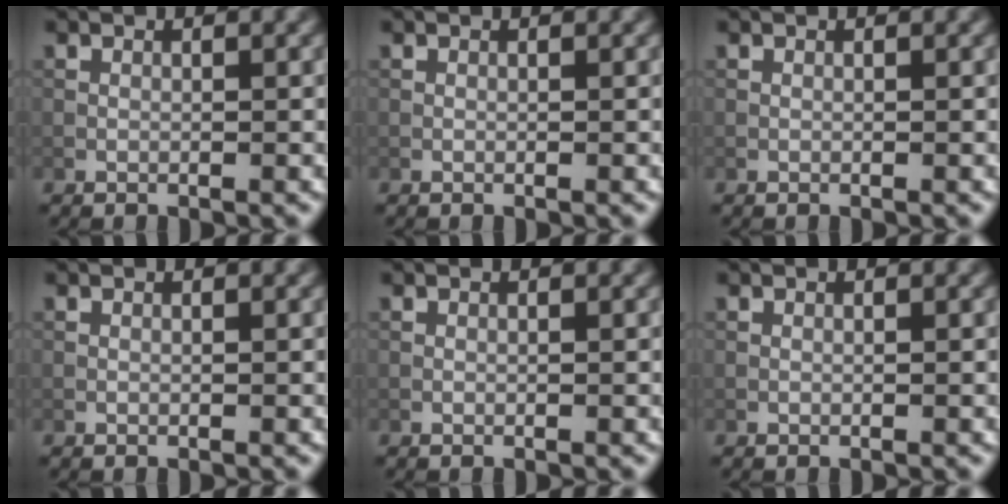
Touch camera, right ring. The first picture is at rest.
{"total": 0.0}
{"total": 0.0}
{"total": 0.0}
{"total": 0.0}
{"total": 0.0}